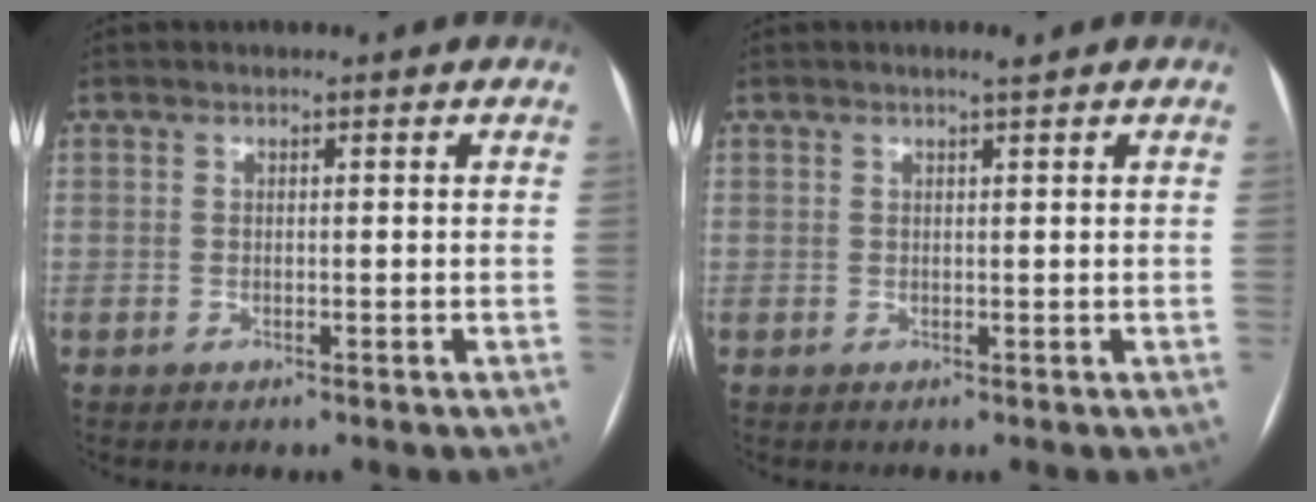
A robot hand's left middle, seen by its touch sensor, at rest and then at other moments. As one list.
[{"total": 1.2, "force": [0.8, -0.2, 0.8], "torque": [-0.017, 0.001, 0.016]}]